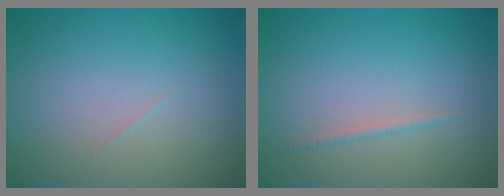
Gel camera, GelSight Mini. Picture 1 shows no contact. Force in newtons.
{"total": 0.6, "press": 0.6, "slide": 0.0}